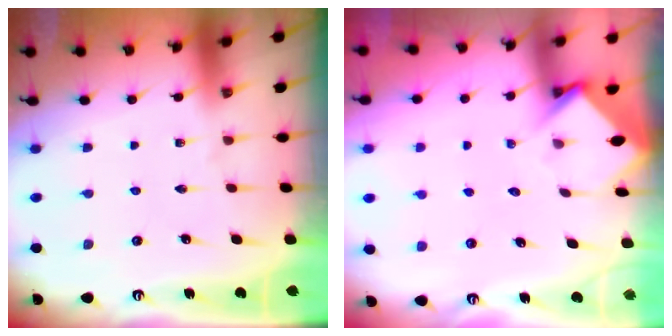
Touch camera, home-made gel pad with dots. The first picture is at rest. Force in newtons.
{"total": 3.6, "press": 3.6, "slide": 0.3}